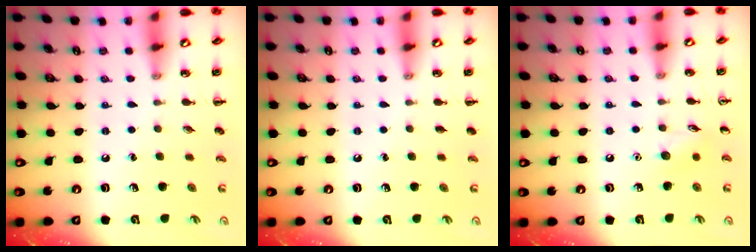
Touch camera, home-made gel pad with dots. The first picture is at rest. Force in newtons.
{"total": 0.0}
{"total": 5.9, "press": 5.7, "slide": 1.5}